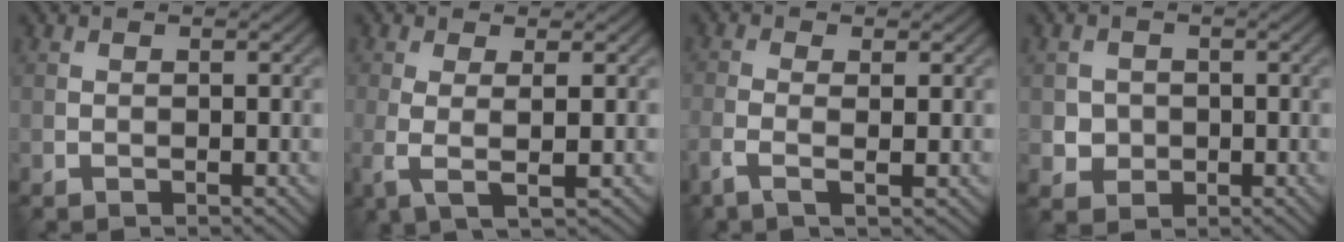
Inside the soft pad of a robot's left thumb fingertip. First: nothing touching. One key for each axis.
{"total": 3.4, "fx": 0.2, "fy": 0.7, "fz": 3.3, "tx": -0.071, "ty": -0.003, "tz": 0.003}
{"total": 2.8, "fx": -0.8, "fy": 0.7, "fz": 2.6, "tx": -0.063, "ty": 0.001, "tz": -0.023}
{"total": 2.6, "fx": -0.2, "fy": 2.5, "fz": 0.7, "tx": -0.018, "ty": -0.007, "tz": -0.006}